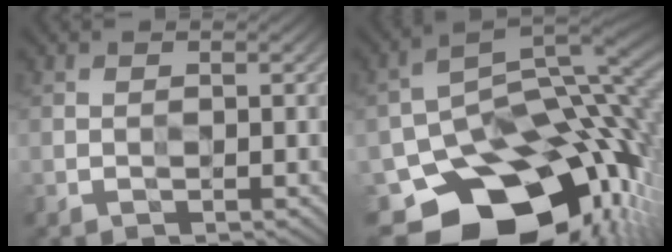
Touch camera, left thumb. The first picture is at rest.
{"total": 19.1, "force": [-7.1, 12.6, 12.5], "torque": [-0.198, -0.050, -0.098]}